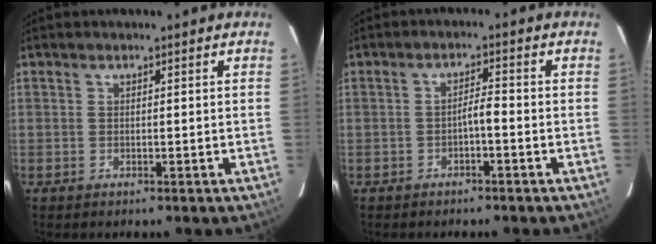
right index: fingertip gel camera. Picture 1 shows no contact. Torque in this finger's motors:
{"motor_torque": [0.42, -0.14, 0.13, 0.05]}